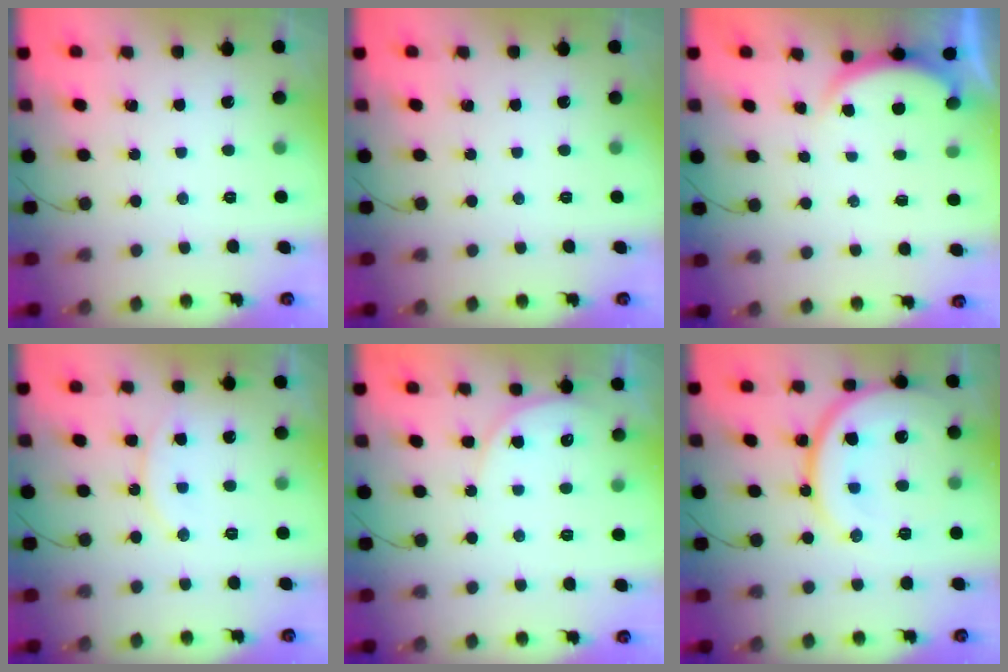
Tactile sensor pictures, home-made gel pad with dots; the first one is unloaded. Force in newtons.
{"total": 0.0}
{"total": 3.0, "press": 2.9, "slide": 0.6}
{"total": 11.8, "press": 11.8, "slide": 0.9}
{"total": 6.0, "press": 6.0, "slide": 0.7}
{"total": 17.6, "press": 17.6, "slide": 1.7}